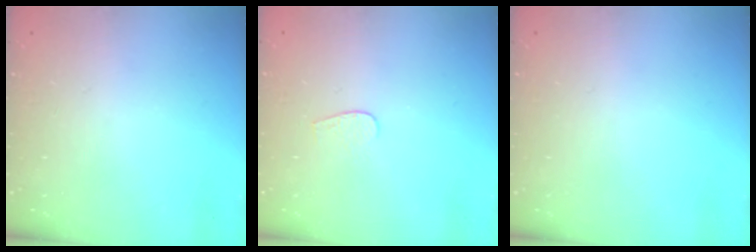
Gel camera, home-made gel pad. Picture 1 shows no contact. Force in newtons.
{"total": 3.5, "press": 3.5, "slide": 0.3}
{"total": 0.0}